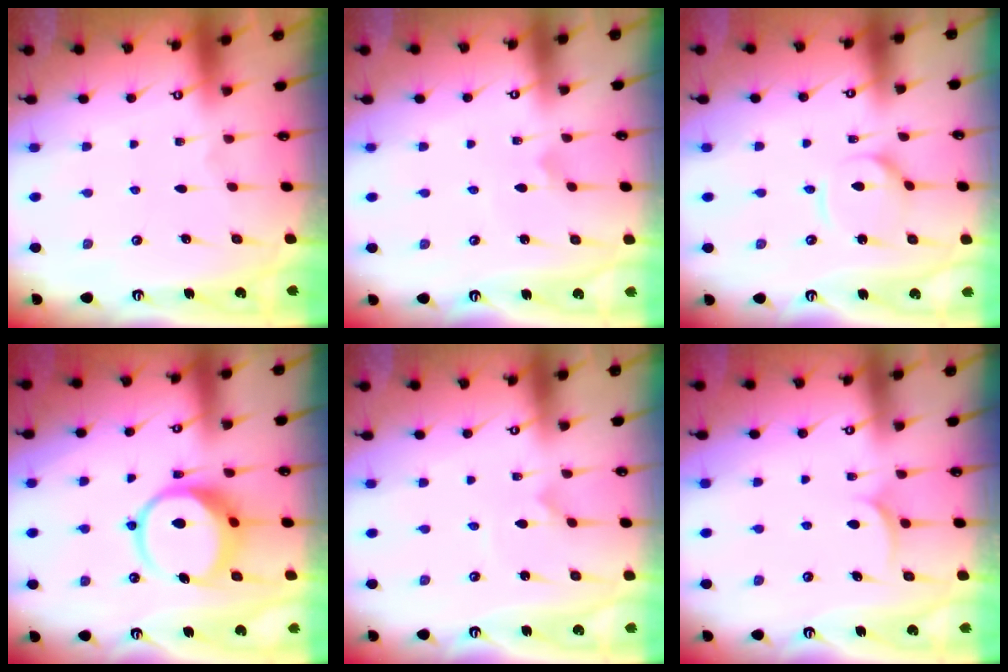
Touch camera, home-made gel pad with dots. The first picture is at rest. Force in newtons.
{"total": 2.2, "press": 2.2, "slide": 0.1}
{"total": 5.4, "press": 5.4, "slide": 0.4}
{"total": 10.5, "press": 10.5, "slide": 1.3}
{"total": 0.8, "press": 0.8, "slide": 0.1}
{"total": 5.7, "press": 5.7, "slide": 0.3}